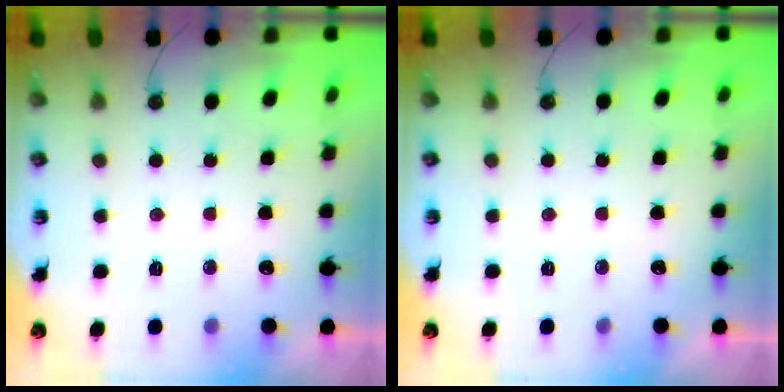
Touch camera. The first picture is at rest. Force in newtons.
{"total": 0.0}